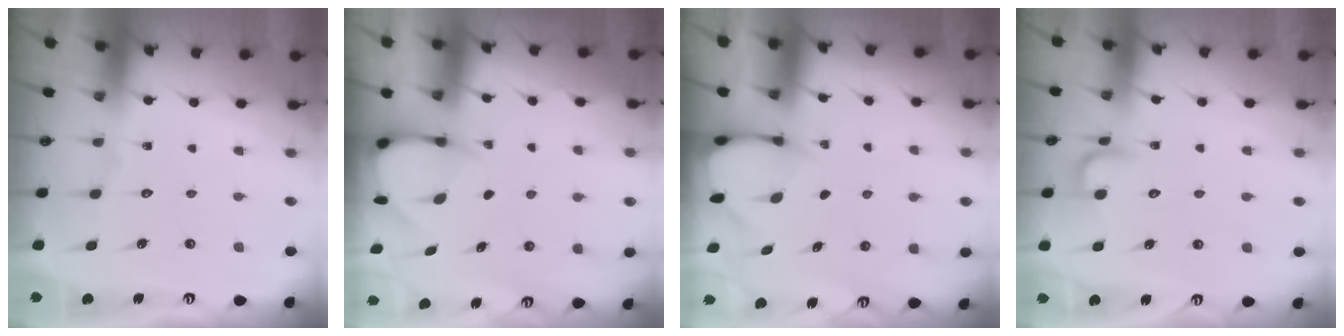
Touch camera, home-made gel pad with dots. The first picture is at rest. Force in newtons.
{"total": 3.9, "press": 3.9, "slide": 0.3}
{"total": 2.6, "press": 2.6, "slide": 0.3}
{"total": 4.0, "press": 3.9, "slide": 0.6}